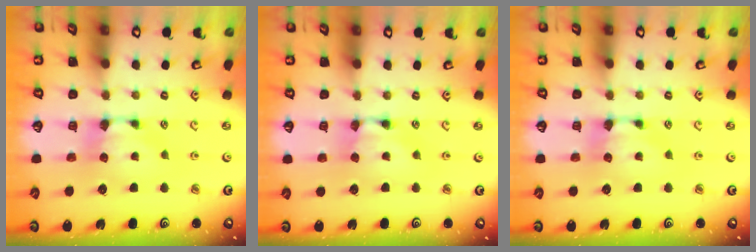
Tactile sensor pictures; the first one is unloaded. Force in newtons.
{"total": 1.8, "press": 1.8, "slide": 0.1}
{"total": 0.0}